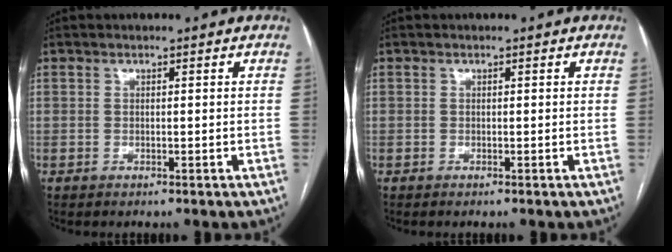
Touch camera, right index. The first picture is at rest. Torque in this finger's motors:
{"motor_torque": [0.06, -0.15, 0.12, 0.01]}